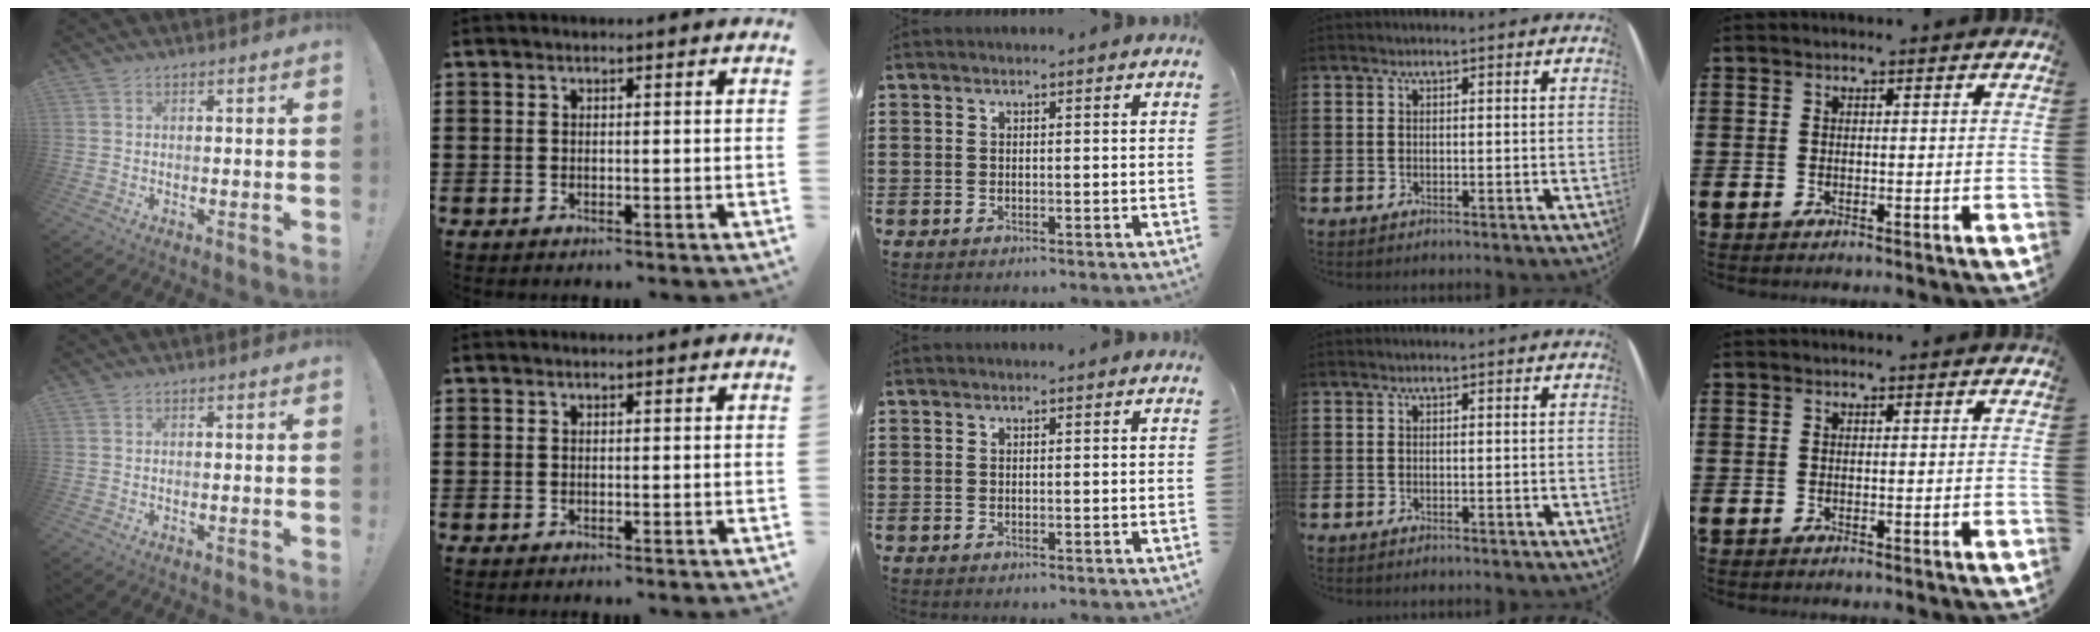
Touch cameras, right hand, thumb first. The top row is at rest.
{}